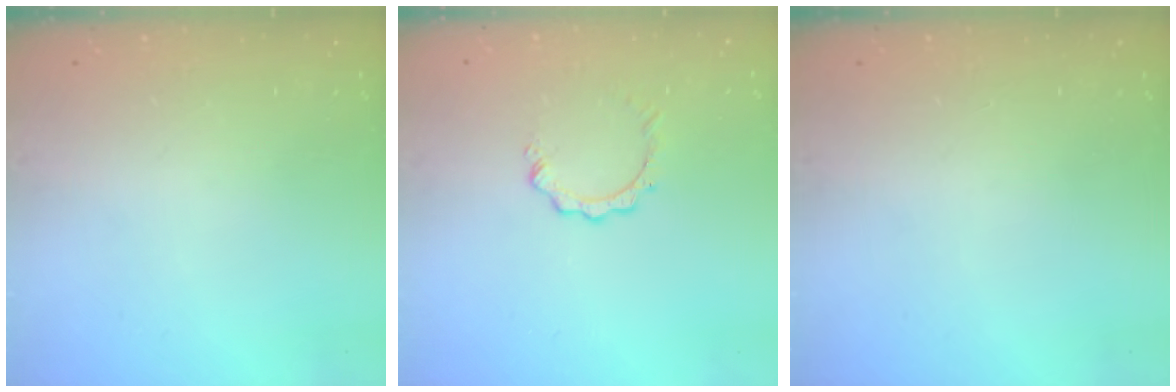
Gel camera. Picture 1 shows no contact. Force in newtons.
{"total": 2.9, "press": 2.9, "slide": 0.3}
{"total": 0.0}